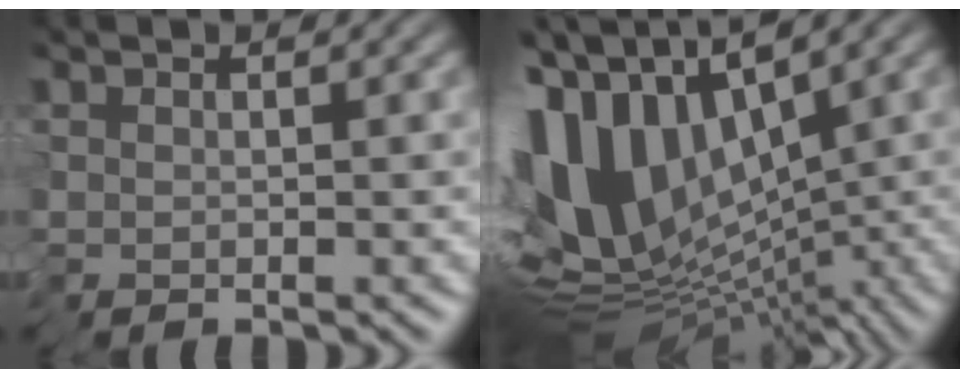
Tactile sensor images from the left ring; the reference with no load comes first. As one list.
[{"total": 13.6, "force": [1.3, 6.9, 11.7], "torque": [-0.232, 0.017, 0.033]}]